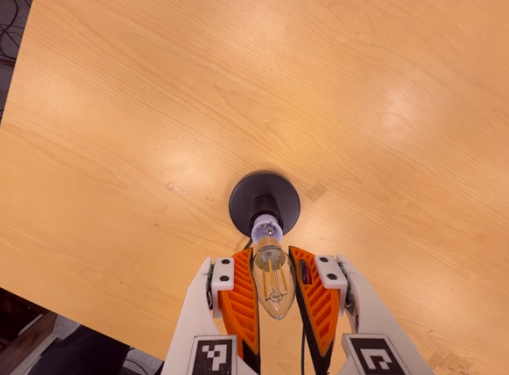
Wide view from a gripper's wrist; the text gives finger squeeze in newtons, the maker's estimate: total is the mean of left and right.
{"total": 20.5, "left": 22.3, "right": 18.7}